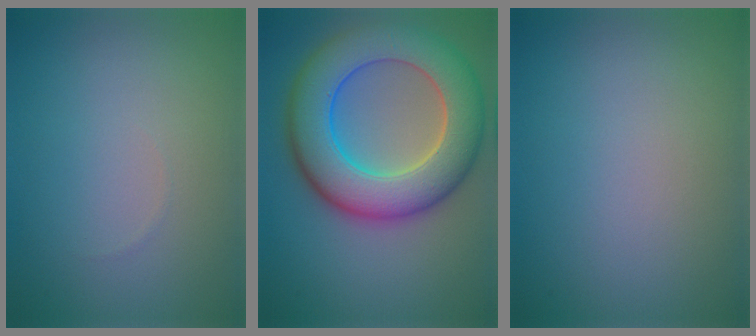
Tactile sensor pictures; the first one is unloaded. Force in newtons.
{"total": 10.9, "press": 10.9, "slide": 0.7}
{"total": 0.0}